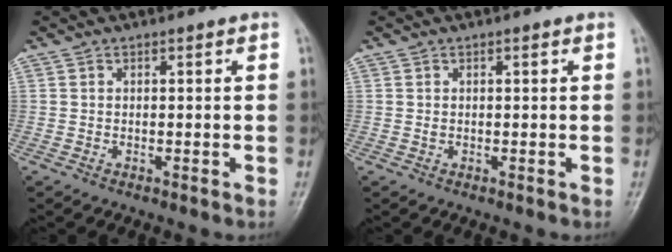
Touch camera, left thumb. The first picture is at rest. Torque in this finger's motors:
{"motor_torque": [-0.03, 0.25, 0.13, 0.08, 0.00]}